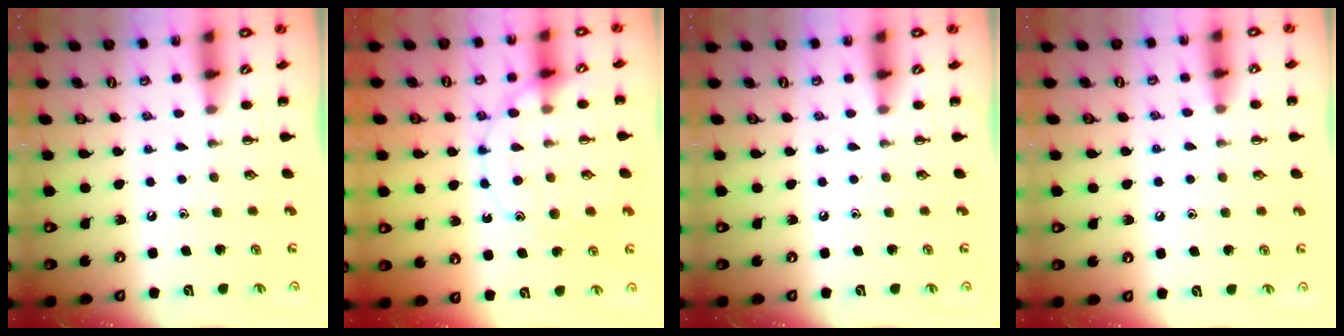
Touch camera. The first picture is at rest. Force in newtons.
{"total": 12.6, "press": 12.6, "slide": 0.9}
{"total": 0.0}
{"total": 7.7, "press": 7.2, "slide": 2.8}